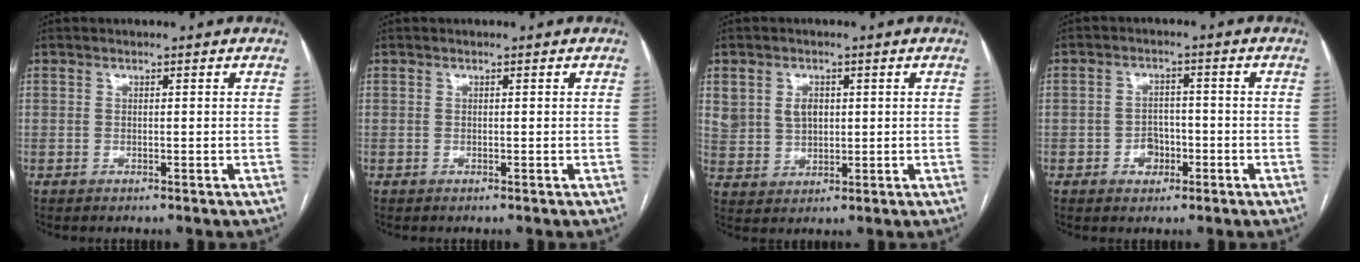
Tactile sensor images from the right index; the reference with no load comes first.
{"total": 0.0}
{"total": 7.0, "force": [2.3, 5.8, 3.3], "torque": [-0.080, 0.015, 0.058]}
{"total": 3.6, "force": [-1.3, 2.9, 1.8], "torque": [-0.026, 0.010, -0.016]}